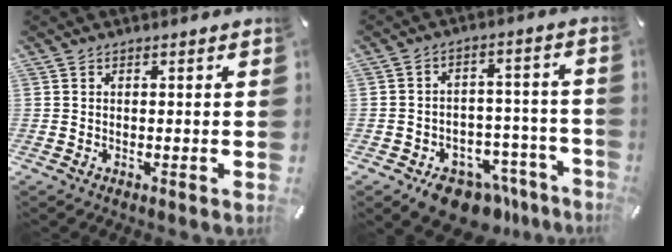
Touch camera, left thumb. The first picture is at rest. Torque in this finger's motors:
{"motor_torque": [0.07, 2.15, 0.41, 0.35, 0.04]}